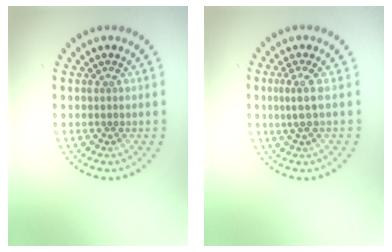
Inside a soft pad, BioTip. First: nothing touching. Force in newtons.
{"total": 2.1, "press": 1.4, "slide": 1.5}